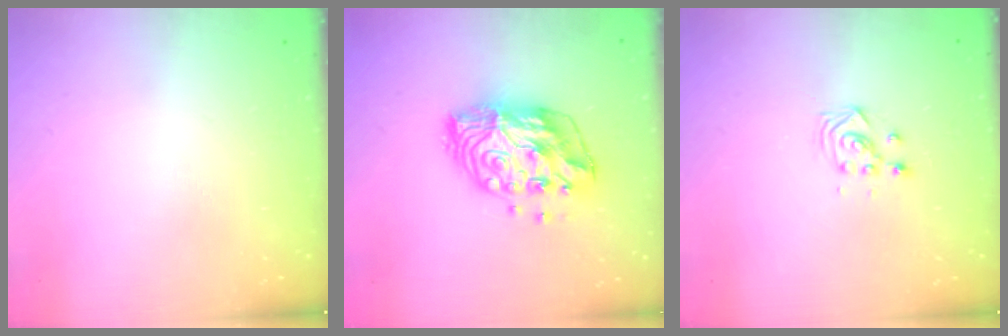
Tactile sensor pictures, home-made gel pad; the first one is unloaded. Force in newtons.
{"total": 13.2, "press": 13.2, "slide": 1.1}
{"total": 2.9, "press": 2.9, "slide": 0.3}